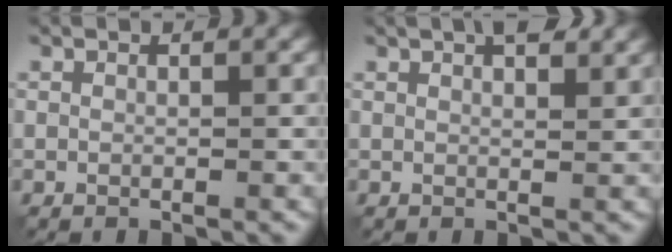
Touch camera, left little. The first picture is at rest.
{"total": 2.7, "force": [1.8, 0.8, 1.9], "torque": [-0.025, 0.003, 0.025]}